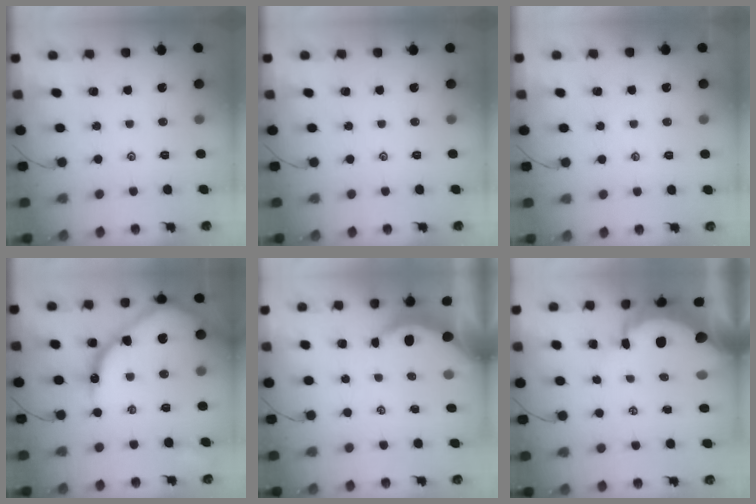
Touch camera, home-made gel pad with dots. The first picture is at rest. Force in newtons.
{"total": 0.0}
{"total": 1.9, "press": 1.8, "slide": 0.4}
{"total": 18.5, "press": 18.4, "slide": 1.8}
{"total": 4.0, "press": 4.0, "slide": 0.4}
{"total": 10.5, "press": 10.4, "slide": 1.4}